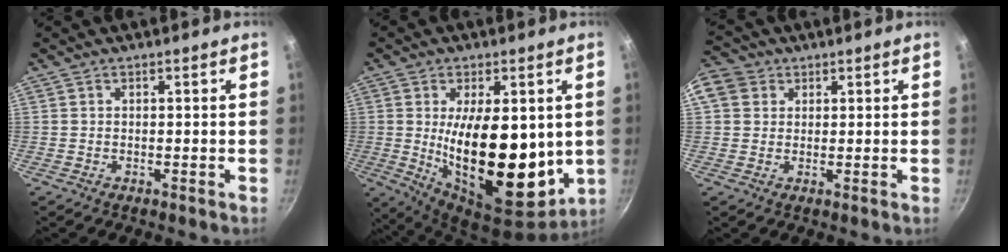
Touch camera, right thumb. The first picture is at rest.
{"total": 21.5, "force": [0.8, 10.6, 18.7], "torque": [-0.275, -0.039, 0.025]}
{"total": 7.4, "force": [2.4, 6.3, 3.1], "torque": [-0.048, 0.008, 0.034]}